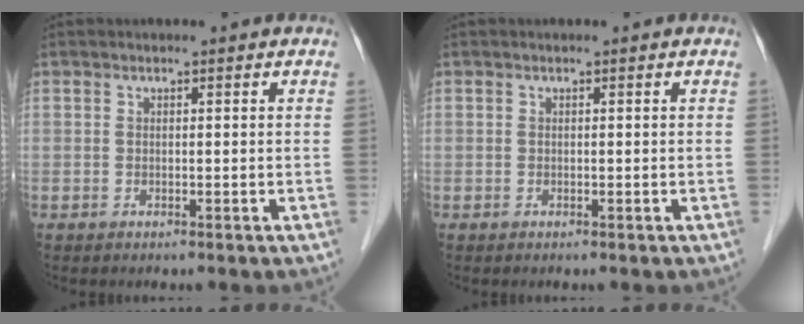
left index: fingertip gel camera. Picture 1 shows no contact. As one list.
[{"total": 0.0}]